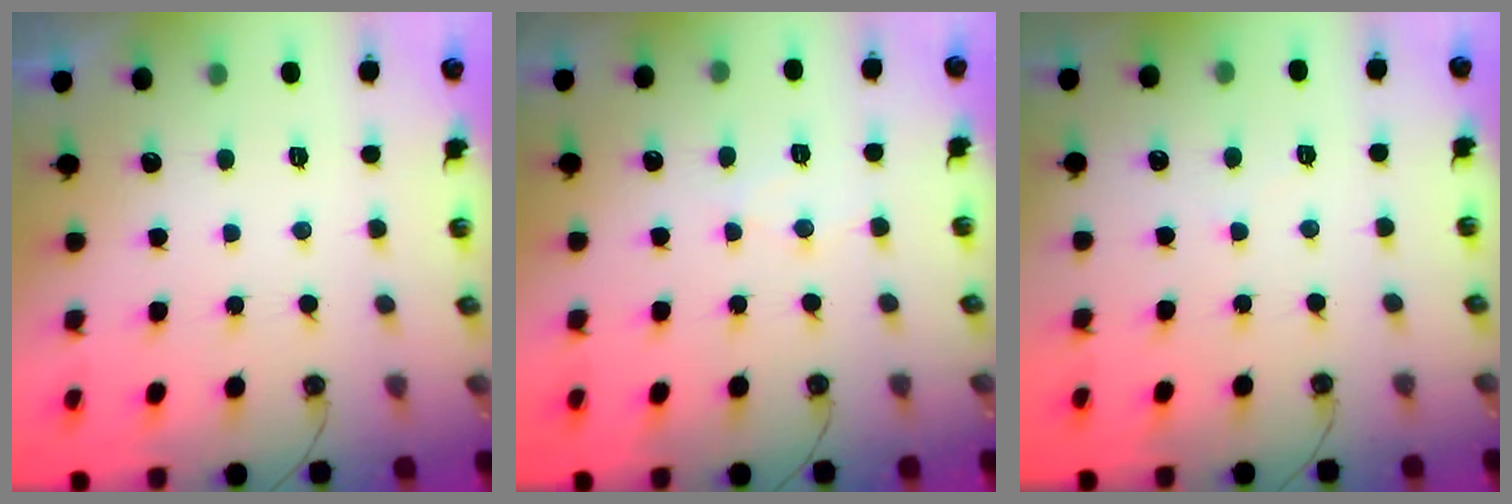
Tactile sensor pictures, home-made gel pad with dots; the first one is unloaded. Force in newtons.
{"total": 4.8, "press": 4.8, "slide": 0.3}
{"total": 4.2, "press": 4.2, "slide": 0.6}